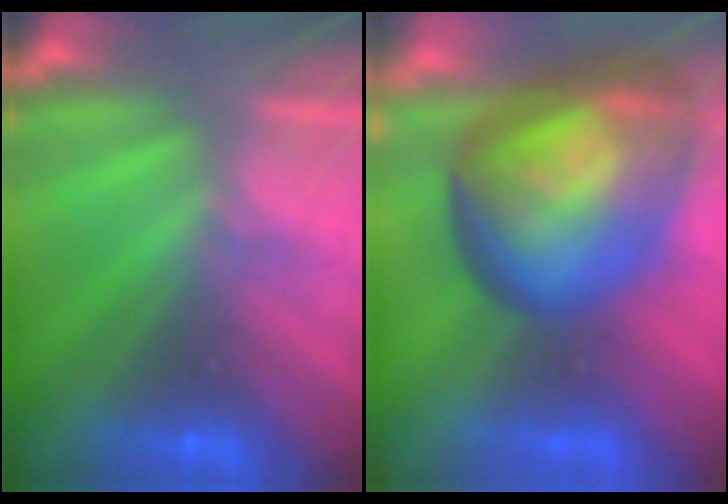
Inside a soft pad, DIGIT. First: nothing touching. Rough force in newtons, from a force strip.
{"total": 9.6}